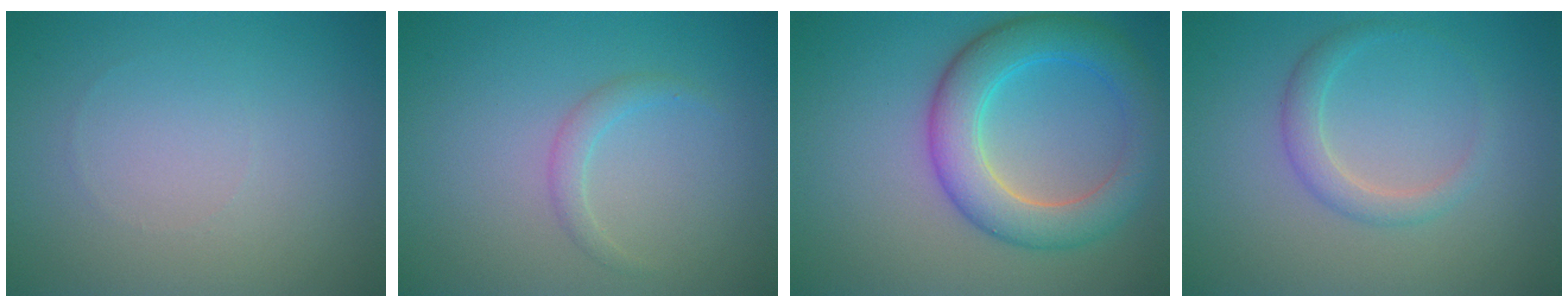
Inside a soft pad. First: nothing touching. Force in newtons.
{"total": 1.3, "press": 1.3, "slide": 0.2}
{"total": 6.3, "press": 6.3, "slide": 0.1}
{"total": 2.1, "press": 2.1, "slide": 0.1}